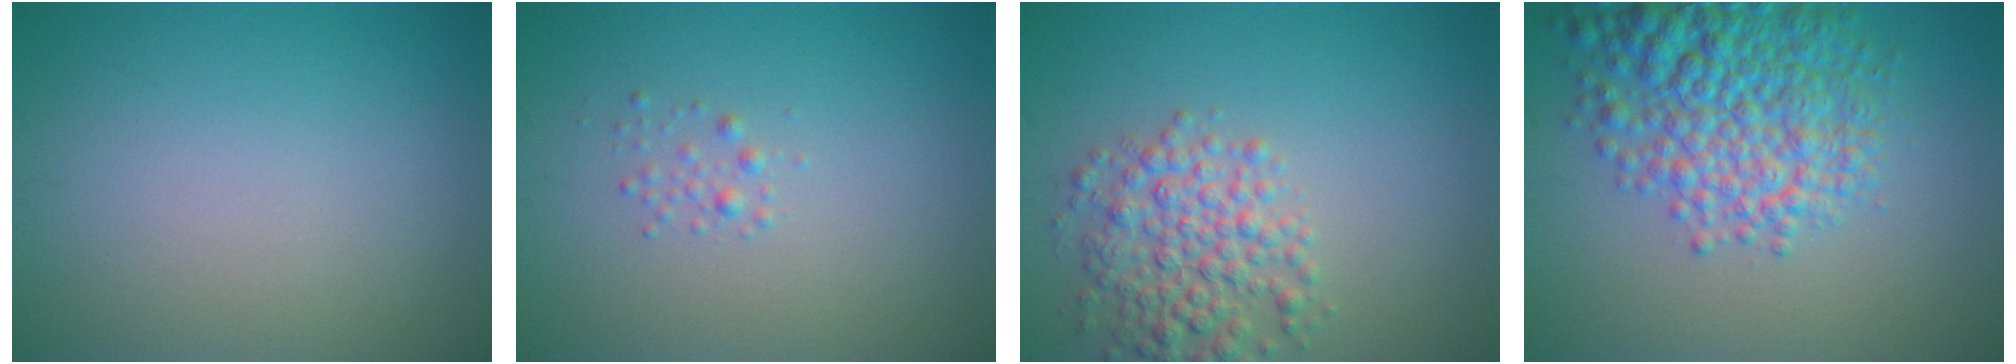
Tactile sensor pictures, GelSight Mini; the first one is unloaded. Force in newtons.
{"total": 0.9, "press": 0.9, "slide": 0.0}
{"total": 4.7, "press": 4.7, "slide": 0.1}
{"total": 7.6, "press": 7.6, "slide": 0.3}